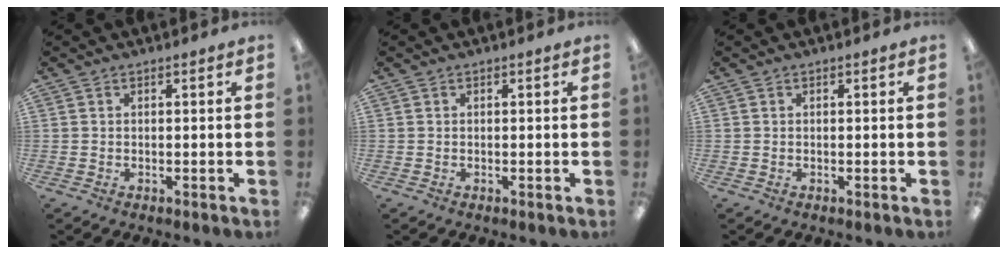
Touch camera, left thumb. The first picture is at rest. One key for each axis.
{"total": 0.0}
{"total": 0.0}